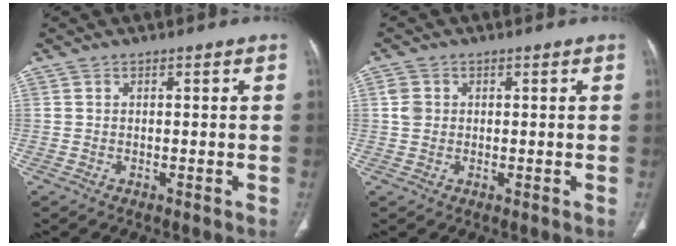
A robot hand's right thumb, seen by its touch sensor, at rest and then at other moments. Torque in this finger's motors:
{"motor_torque": [0.19, 0.12, 0.09, 0.41, -0.03]}